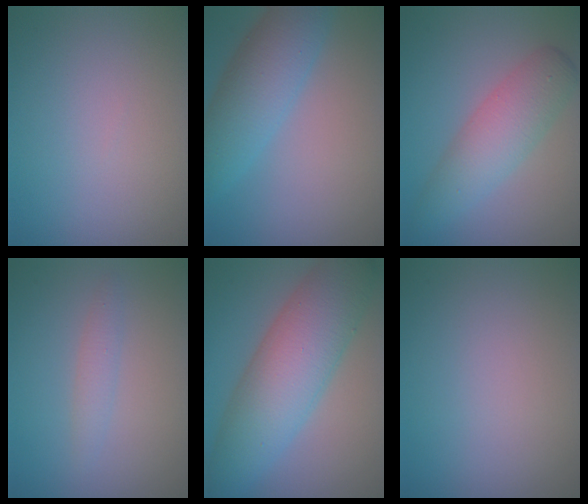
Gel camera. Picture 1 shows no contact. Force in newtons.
{"total": 5.9, "press": 5.9, "slide": 0.3}
{"total": 4.9, "press": 4.9, "slide": 0.0}
{"total": 1.4, "press": 1.4, "slide": 0.0}
{"total": 9.5, "press": 9.5, "slide": 0.1}
{"total": 0.0}